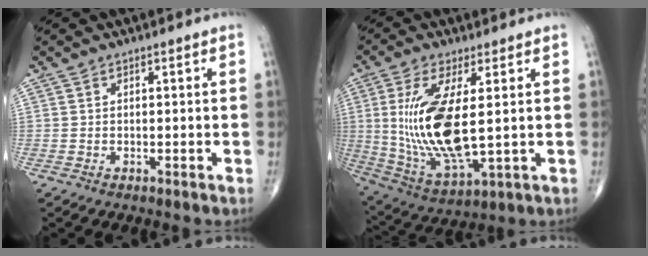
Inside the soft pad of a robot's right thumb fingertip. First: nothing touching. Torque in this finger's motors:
{"motor_torque": [-0.58, 1.56, 1.34, 1.01, 0.68]}